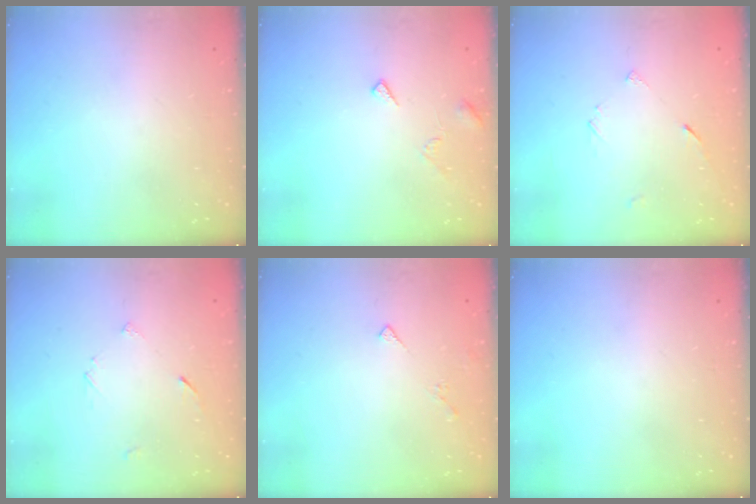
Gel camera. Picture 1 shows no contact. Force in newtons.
{"total": 5.1, "press": 5.0, "slide": 0.4}
{"total": 3.5, "press": 3.5, "slide": 0.3}
{"total": 3.3, "press": 3.3, "slide": 0.4}
{"total": 2.5, "press": 2.4, "slide": 0.5}
{"total": 0.0}